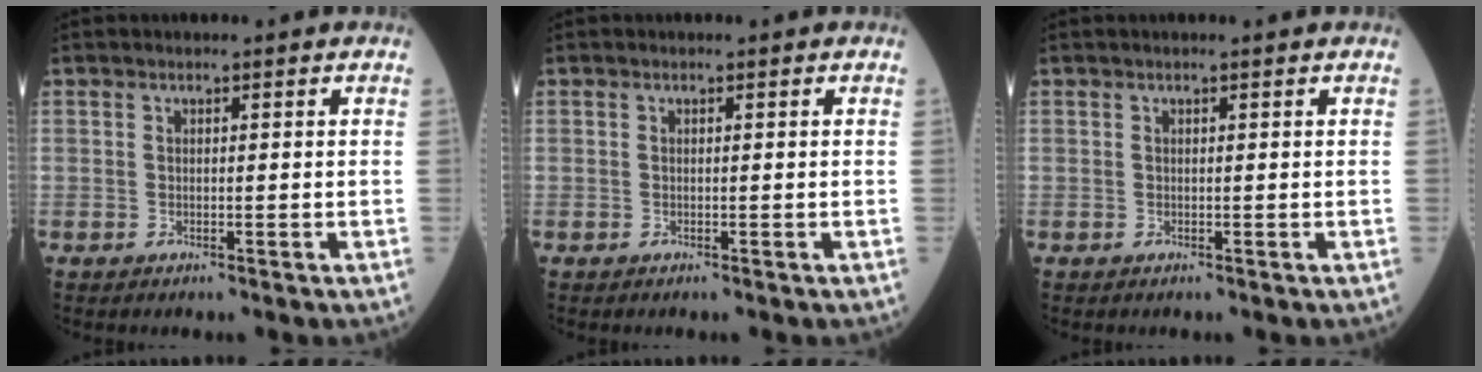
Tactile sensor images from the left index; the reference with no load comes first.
{"total": 0.0}
{"total": 0.7, "force": [0.6, -0.1, 0.4], "torque": [-0.010, 0.006, 0.014]}